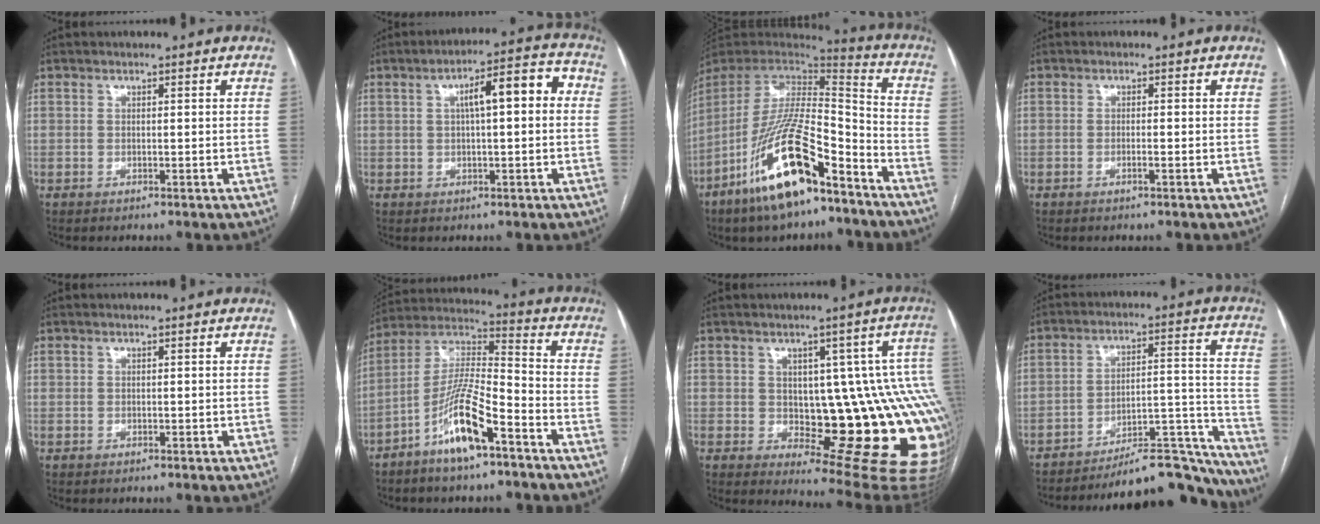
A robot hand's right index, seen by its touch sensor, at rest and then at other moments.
{"total": 8.6, "force": [1.2, 2.0, 8.3], "torque": [-0.122, 0.038, 0.015]}
{"total": 21.3, "force": [-13.2, 5.0, 15.9], "torque": [-0.317, -0.021, -0.240]}
{"total": 0.9, "force": [-0.4, 0.0, 0.8], "torque": [-0.018, 0.000, -0.007]}
{"total": 0.7, "force": [0.4, 0.5, 0.3], "torque": [0.000, 0.001, 0.007]}
{"total": 12.5, "force": [-6.9, 1.9, 10.3], "torque": [-0.206, -0.002, -0.133]}
{"total": 17.4, "force": [-1.1, 5.4, 16.5], "torque": [-0.125, 0.013, 0.002]}
{"total": 20.1, "force": [-19.0, 3.3, 5.6], "torque": [-0.023, 0.052, -0.267]}